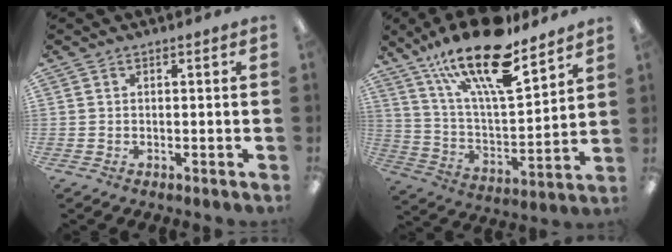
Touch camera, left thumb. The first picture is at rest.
{"total": 22.5, "force": [15.8, 6.8, 14.4], "torque": [-0.247, -0.096, 0.268]}